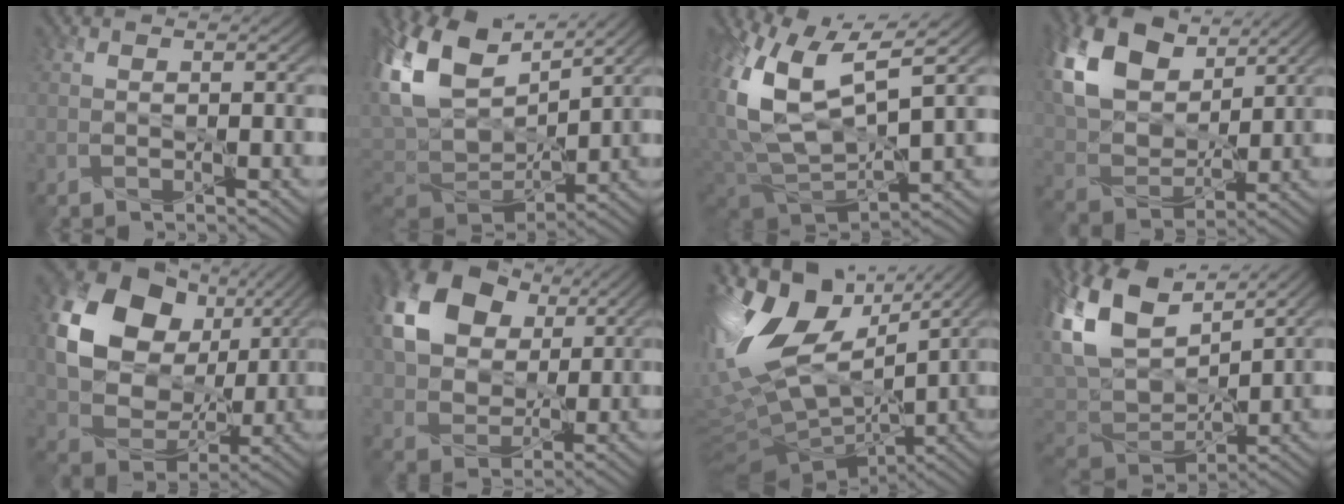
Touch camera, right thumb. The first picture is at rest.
{"total": 12.8, "force": [3.1, 8.0, 9.6], "torque": [-0.239, 0.001, 0.061]}
{"total": 15.3, "force": [5.5, 5.9, 12.9], "torque": [-0.291, 0.012, 0.110]}
{"total": 14.4, "force": [7.1, 9.0, 8.7], "torque": [-0.221, 0.025, 0.132]}
{"total": 17.4, "force": [5.2, 13.1, 10.1], "torque": [-0.243, 0.019, 0.107]}
{"total": 14.5, "force": [5.7, 10.1, 8.7], "torque": [-0.213, 0.031, 0.106]}
{"total": 19.5, "force": [4.0, 11.4, 15.2], "torque": [-0.298, -0.001, 0.082]}
{"total": 13.6, "force": [4.8, 8.1, 9.8], "torque": [-0.254, 0.009, 0.084]}